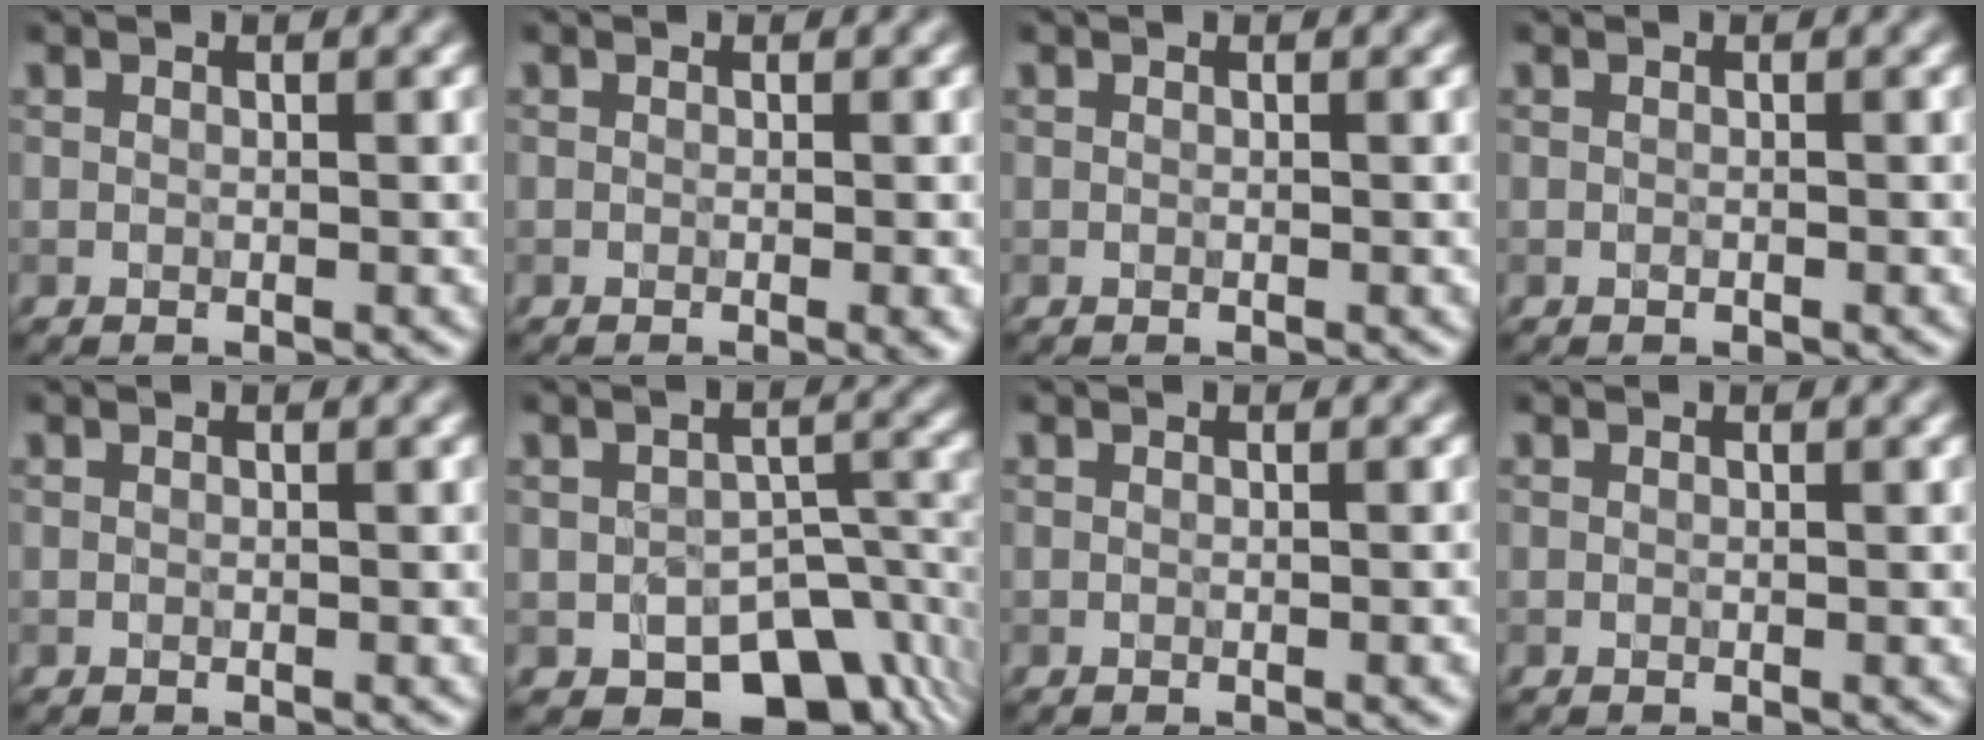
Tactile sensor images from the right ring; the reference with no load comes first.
{"total": 1.6, "force": [-0.3, 0.3, 1.5], "torque": [-0.013, -0.003, -0.001]}
{"total": 0.0}
{"total": 0.0}
{"total": 0.0}
{"total": 8.9, "force": [-4.1, 5.4, 5.8], "torque": [-0.072, -0.019, -0.048]}
{"total": 1.0, "force": [-0.2, 0.3, 0.9], "torque": [-0.004, -0.001, -0.001]}
{"total": 0.0}